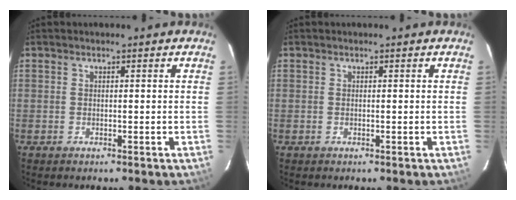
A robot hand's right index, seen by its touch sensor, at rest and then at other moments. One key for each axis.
{"total": 0.0}